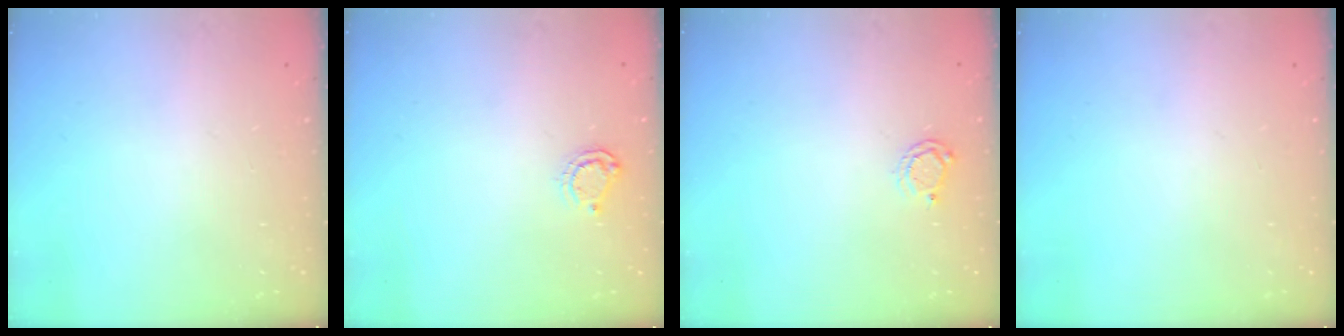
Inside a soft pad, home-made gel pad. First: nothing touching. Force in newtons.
{"total": 5.1, "press": 5.0, "slide": 0.5}
{"total": 4.3, "press": 4.2, "slide": 0.6}
{"total": 0.0}